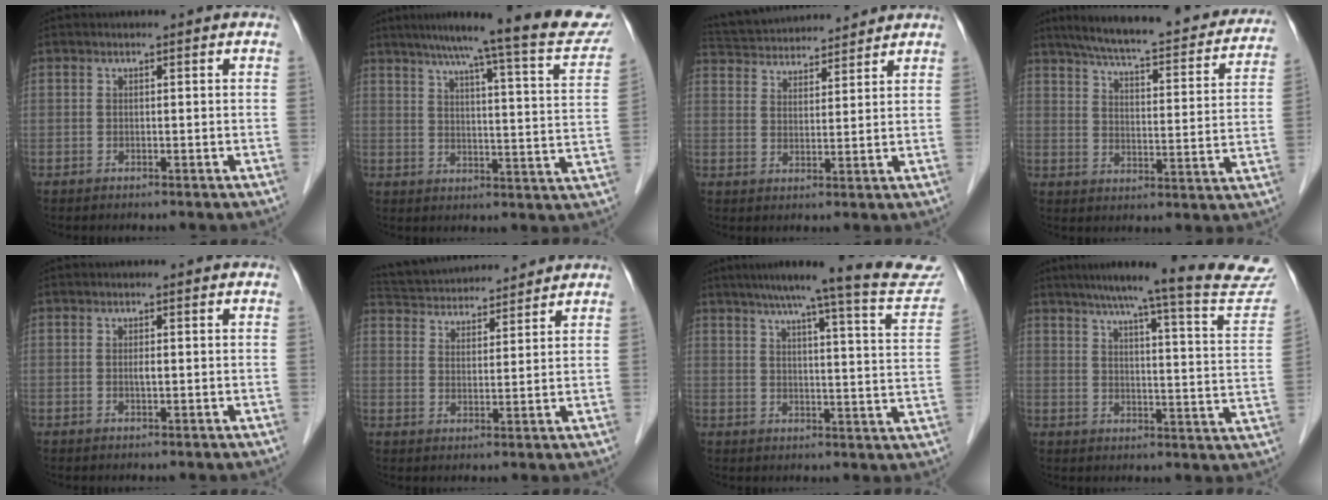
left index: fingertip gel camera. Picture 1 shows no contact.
{"total": 21.5, "force": [18.4, 0.5, 11.2], "torque": [-0.157, -0.024, 0.225]}
{"total": 13.8, "force": [13.0, 2.7, 3.9], "torque": [-0.078, 0.043, 0.211]}
{"total": 25.7, "force": [22.2, 4.4, 12.2], "torque": [-0.178, -0.015, 0.277]}
{"total": 0.9, "force": [0.0, 0.1, 0.8], "torque": [-0.015, -0.001, 0.000]}
{"total": 14.5, "force": [13.6, 2.9, 4.2], "torque": [-0.082, 0.042, 0.219]}
{"total": 18.3, "force": [16.3, 0.1, 8.3], "torque": [-0.111, -0.034, 0.190]}
{"total": 23.2, "force": [21.0, 0.1, 9.9], "torque": [-0.135, -0.063, 0.249]}